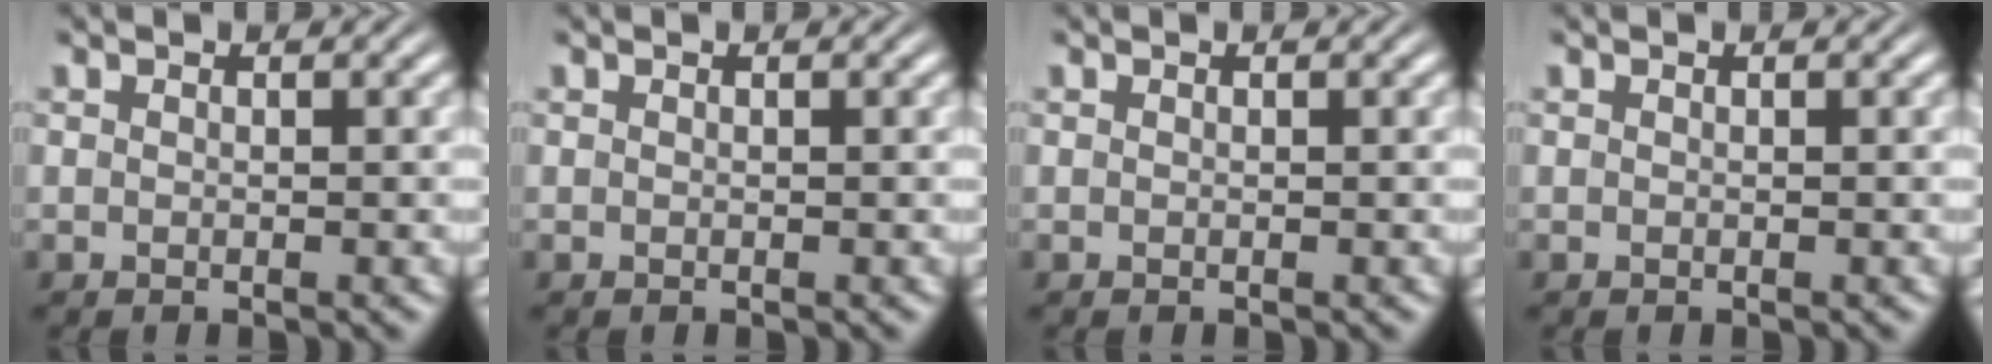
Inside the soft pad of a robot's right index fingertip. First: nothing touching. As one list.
[{"total": 0.0}, {"total": 0.0}, {"total": 0.0}]